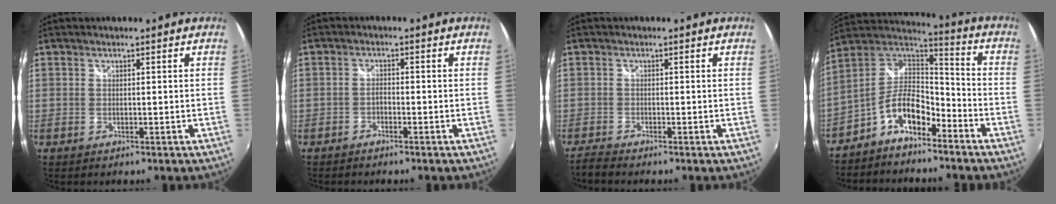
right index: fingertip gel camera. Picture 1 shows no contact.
{"total": 1.6, "force": [-1.3, 0.5, 0.7], "torque": [-0.020, 0.003, -0.026]}
{"total": 1.9, "force": [-1.9, 0.1, 0.3], "torque": [-0.012, -0.006, -0.040]}
{"total": 11.1, "force": [-6.3, 5.0, 7.7], "torque": [-0.161, 0.019, -0.115]}